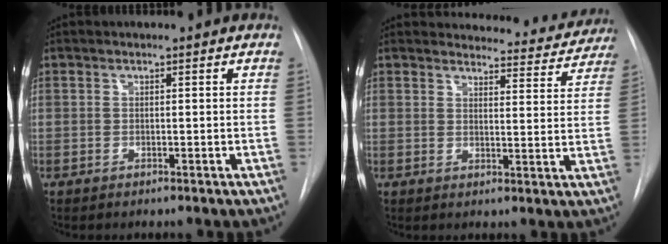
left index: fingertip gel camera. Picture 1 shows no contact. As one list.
[{"total": 12.0, "force": [11.7, 2.9, 0.7], "torque": [0.024, -0.032, 0.114]}]